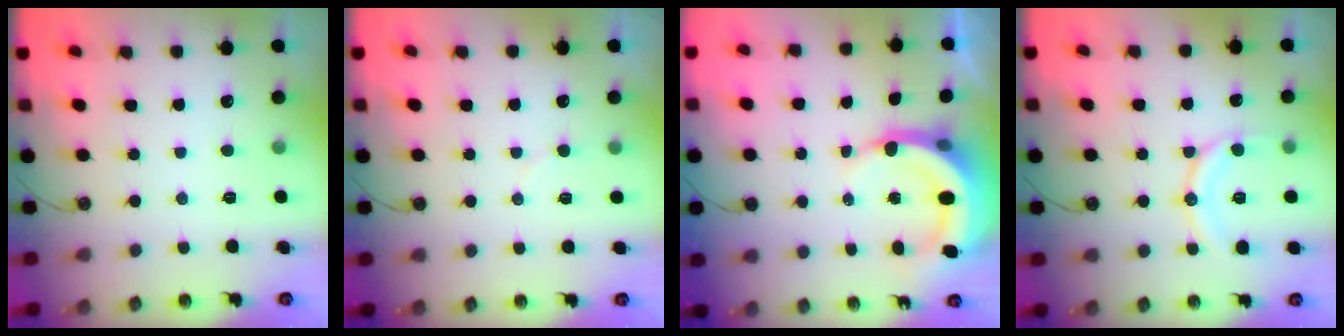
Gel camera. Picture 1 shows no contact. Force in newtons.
{"total": 4.4, "press": 4.2, "slide": 1.2}
{"total": 8.0, "press": 7.8, "slide": 2.0}
{"total": 12.2, "press": 12.2, "slide": 1.2}